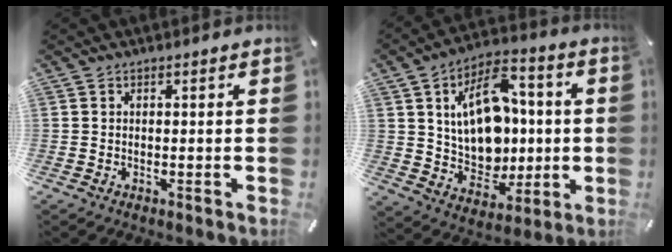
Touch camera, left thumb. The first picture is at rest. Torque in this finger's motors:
{"motor_torque": [0.77, 1.13, 0.46, -0.06, 0.53]}